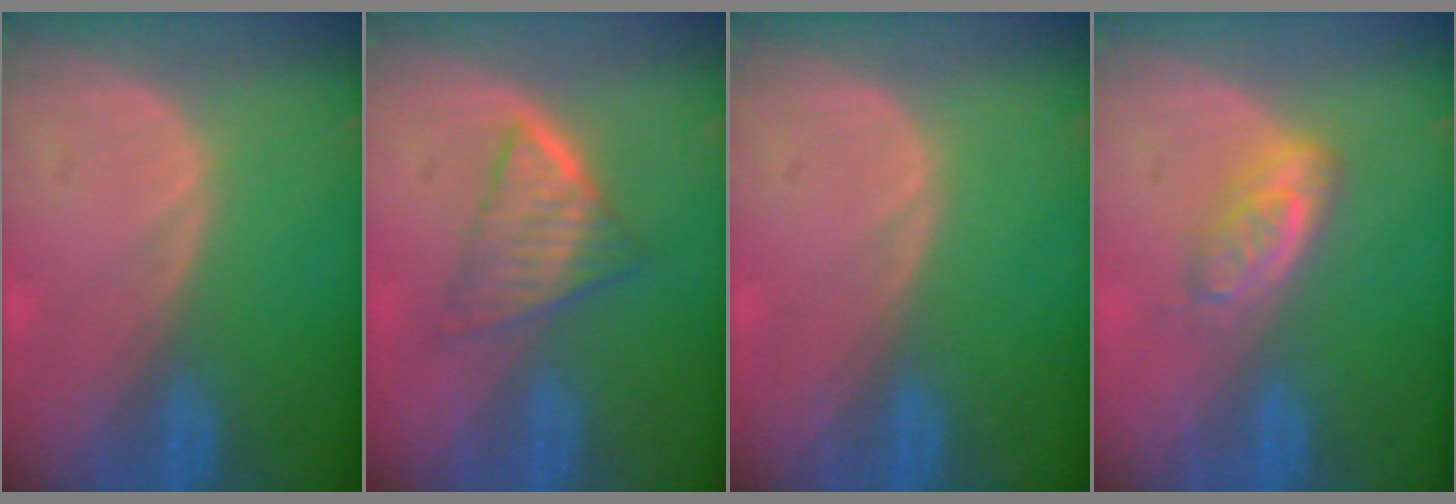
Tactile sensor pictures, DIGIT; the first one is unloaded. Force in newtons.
{"total": 5.5, "press": 5.4, "slide": 1.4}
{"total": 0.0}
{"total": 4.8, "press": 4.2, "slide": 2.2}